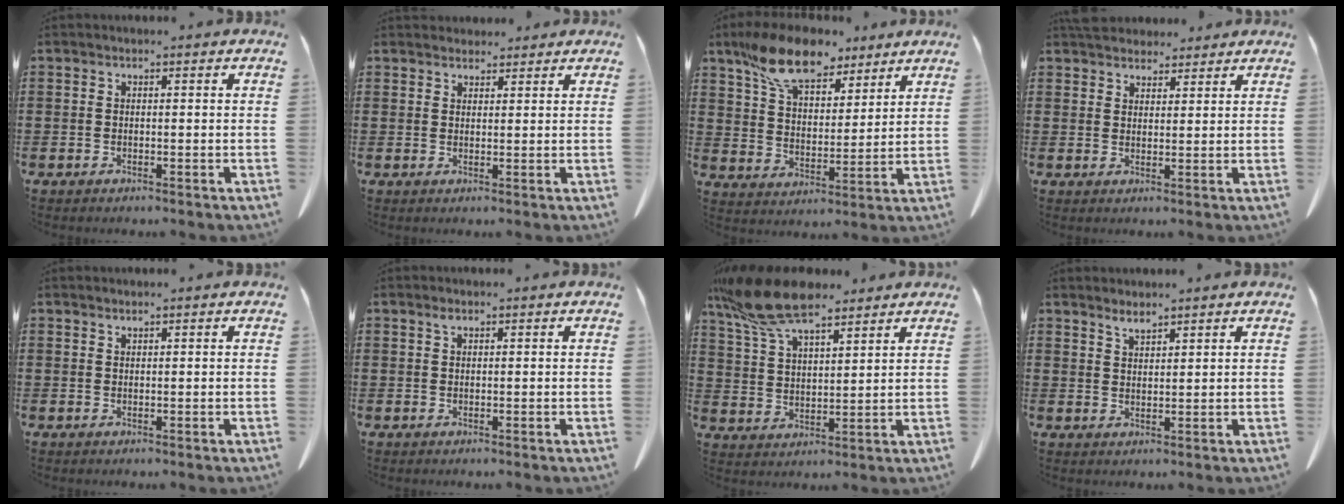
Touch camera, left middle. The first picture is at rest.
{"total": 2.4, "force": [2.3, 0.8, 0.0], "torque": [-0.005, -0.001, 0.045]}
{"total": 11.2, "force": [8.6, 4.6, 5.5], "torque": [-0.130, -0.019, 0.162]}
{"total": 4.1, "force": [3.9, 1.4, 0.3], "torque": [-0.009, -0.008, 0.075]}
{"total": 0.6, "force": [0.6, 0.1, 0.3], "torque": [-0.007, 0.000, 0.011]}
{"total": 0.8, "force": [0.5, 0.3, 0.6], "torque": [-0.014, 0.002, 0.009]}
{"total": 11.9, "force": [9.0, 3.2, 7.0], "torque": [-0.167, -0.018, 0.165]}
{"total": 1.9, "force": [1.8, 0.2, 0.6], "torque": [-0.015, 0.001, 0.034]}